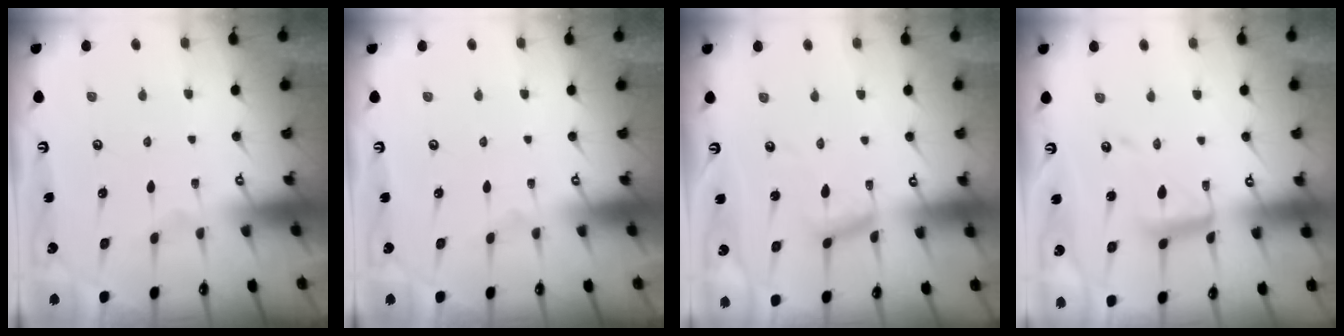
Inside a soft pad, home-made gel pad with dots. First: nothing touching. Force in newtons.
{"total": 0.0}
{"total": 8.3, "press": 8.2, "slide": 0.6}
{"total": 12.0, "press": 12.0, "slide": 0.9}